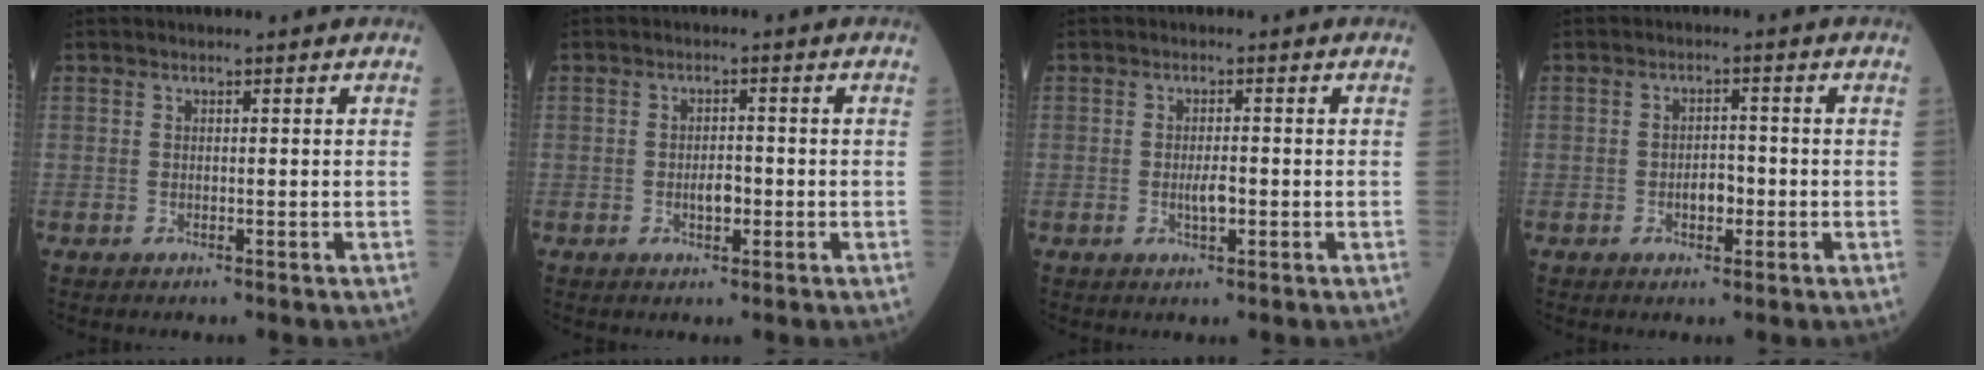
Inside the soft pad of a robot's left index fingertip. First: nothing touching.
{"total": 2.7, "force": [-0.9, 1.3, 2.2], "torque": [-0.036, 0.001, -0.014]}
{"total": 2.5, "force": [-0.8, 0.7, 2.3], "torque": [-0.044, -0.001, -0.013]}
{"total": 3.0, "force": [-1.2, 1.6, 2.3], "torque": [-0.035, 0.003, -0.018]}